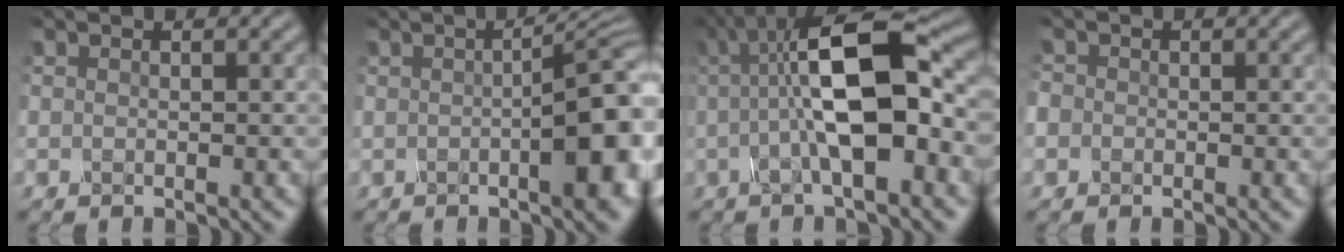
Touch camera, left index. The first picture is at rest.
{"total": 6.8, "force": [-0.7, 1.6, 6.6], "torque": [-0.078, 0.003, -0.006]}
{"total": 10.2, "force": [0.8, 3.1, 9.6], "torque": [-0.157, 0.016, 0.006]}
{"total": 1.9, "force": [0.0, 1.8, 0.6], "torque": [-0.001, 0.012, -0.017]}